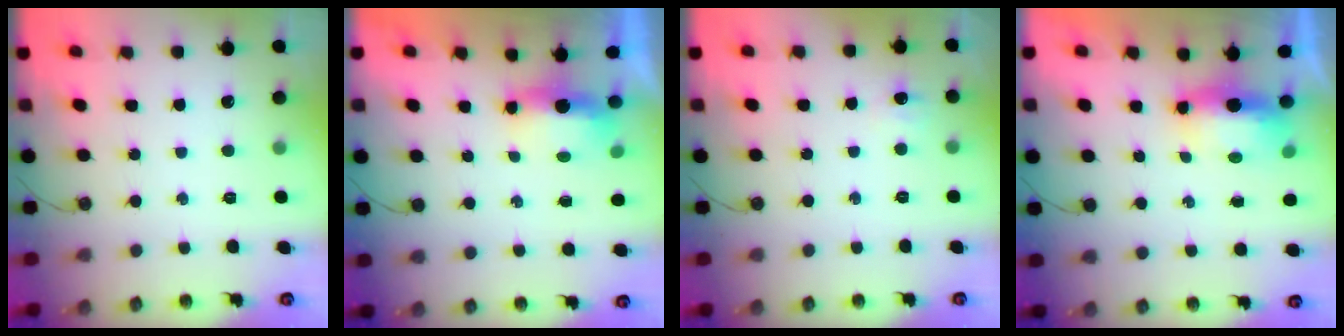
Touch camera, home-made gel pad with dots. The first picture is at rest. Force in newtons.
{"total": 14.1, "press": 6.9, "slide": 12.3}
{"total": 5.4, "press": 5.3, "slide": 1.1}
{"total": 7.0, "press": 6.6, "slide": 2.2}